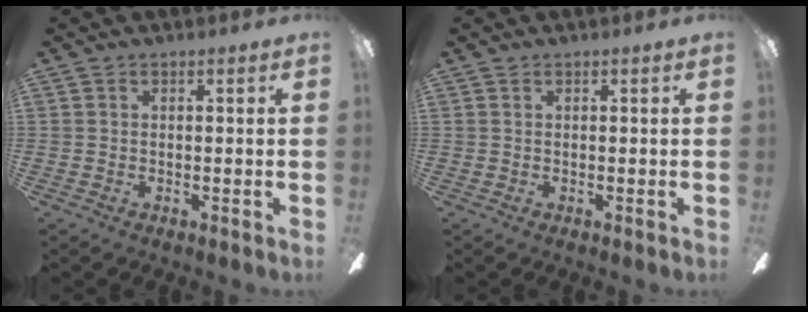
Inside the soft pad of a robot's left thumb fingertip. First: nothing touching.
{"total": 0.0}